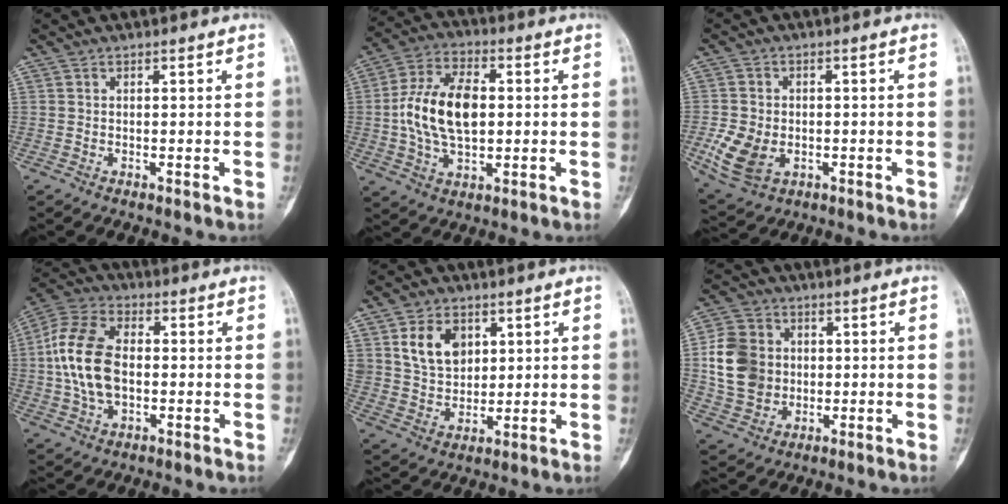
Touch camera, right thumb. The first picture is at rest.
{"total": 14.3, "force": [0.4, 8.3, 11.7], "torque": [-0.216, 0.016, 0.006]}
{"total": 8.4, "force": [-2.0, 6.0, 5.5], "torque": [-0.103, 0.000, -0.030]}
{"total": 14.4, "force": [0.0, 8.9, 11.3], "torque": [-0.223, 0.021, -0.005]}
{"total": 9.9, "force": [3.8, 7.1, 5.7], "torque": [-0.075, -0.018, 0.078]}
{"total": 12.4, "force": [0.8, 10.5, 6.5], "torque": [-0.107, 0.007, 0.018]}